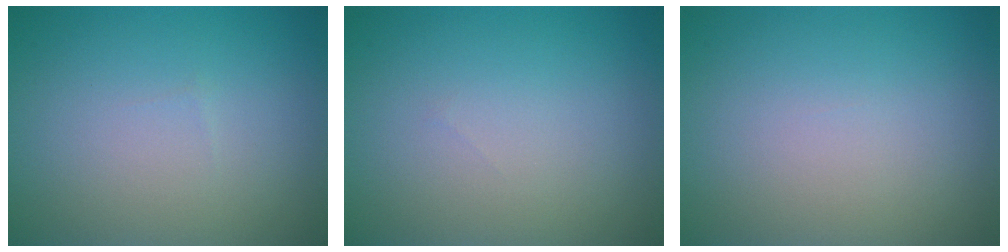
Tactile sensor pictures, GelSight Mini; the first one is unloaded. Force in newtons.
{"total": 0.0}
{"total": 0.0}